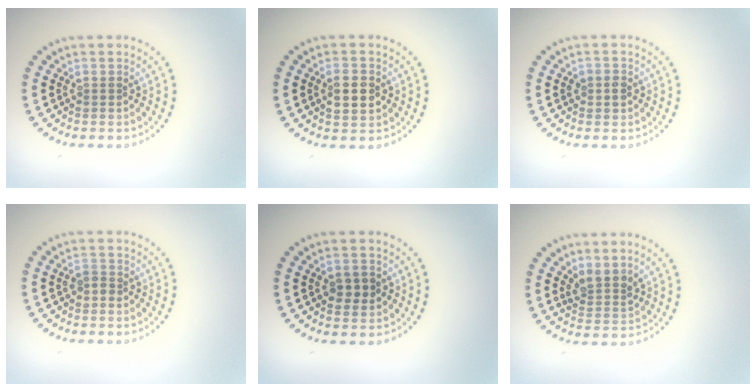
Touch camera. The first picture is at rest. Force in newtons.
{"total": 2.9, "press": 2.9, "slide": 0.2}
{"total": 1.4, "press": 1.4, "slide": 0.3}
{"total": 1.1, "press": 0.9, "slide": 0.5}
{"total": 2.2, "press": 2.2, "slide": 0.2}
{"total": 2.4, "press": 1.9, "slide": 1.5}